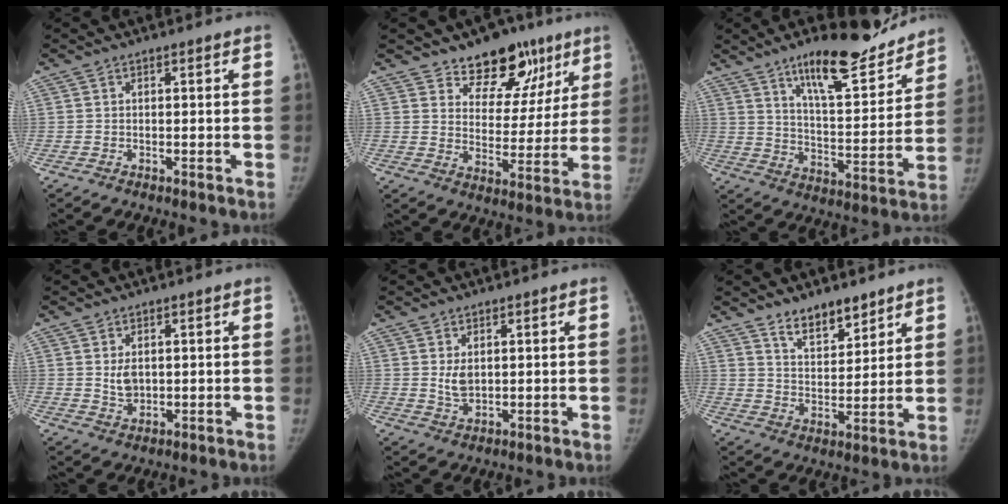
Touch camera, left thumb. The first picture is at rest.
{"total": 14.2, "force": [9.6, 8.8, 5.7], "torque": [-0.009, -0.045, 0.143]}
{"total": 18.1, "force": [13.4, 5.1, 10.9], "torque": [-0.122, -0.087, 0.216]}
{"total": 3.3, "force": [0.6, 2.3, 2.2], "torque": [-0.028, -0.009, 0.018]}
{"total": 3.3, "force": [0.8, 2.2, 2.4], "torque": [-0.032, -0.011, 0.021]}
{"total": 8.2, "force": [6.4, 3.6, 3.7], "torque": [-0.029, -0.050, 0.114]}